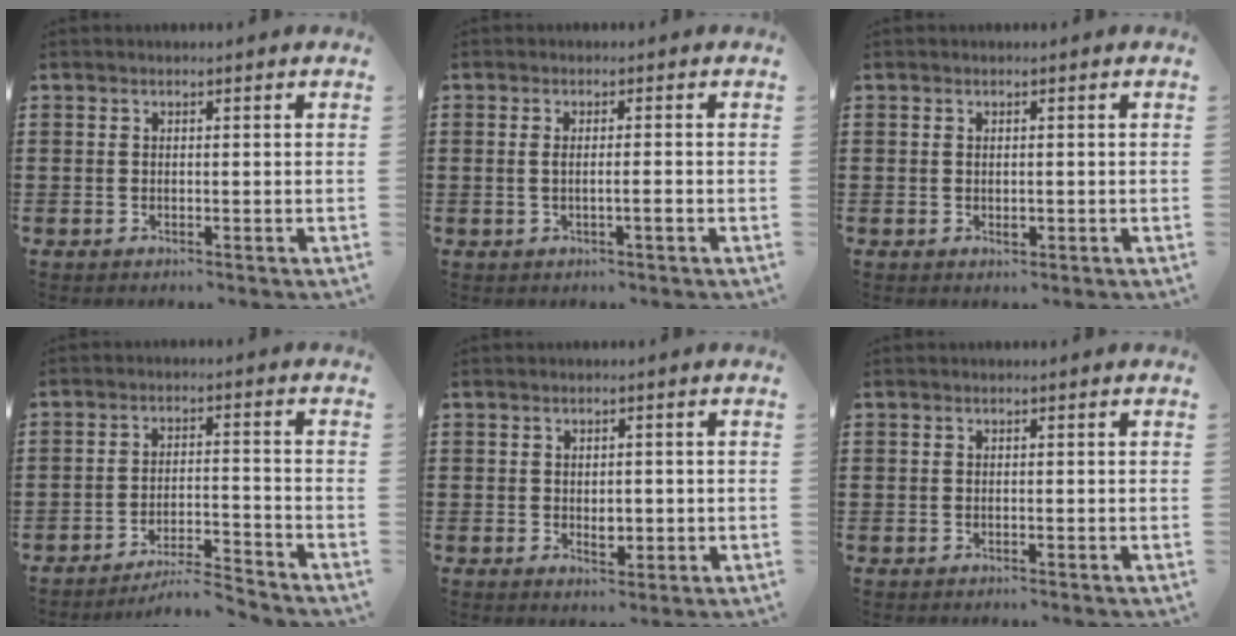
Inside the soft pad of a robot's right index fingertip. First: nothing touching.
{"total": 4.1, "force": [-0.4, 0.3, 4.1], "torque": [-0.080, -0.006, -0.013]}
{"total": 1.0, "force": [-0.1, 0.4, 0.9], "torque": [-0.017, 0.001, -0.002]}
{"total": 5.2, "force": [-5.0, -0.1, 1.5], "torque": [-0.028, -0.004, -0.099]}
{"total": 2.4, "force": [0.0, 1.7, 1.7], "torque": [-0.019, -0.001, -0.005]}
{"total": 0.0}